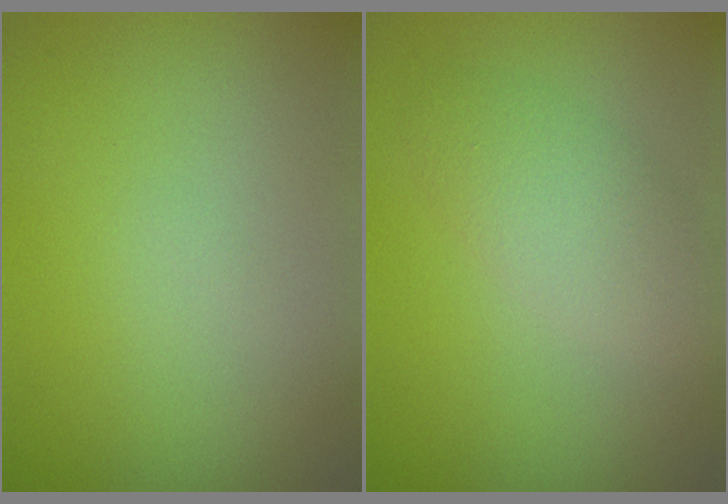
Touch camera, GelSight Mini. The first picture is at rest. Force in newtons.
{"total": 3.3, "press": 3.3, "slide": 0.3}